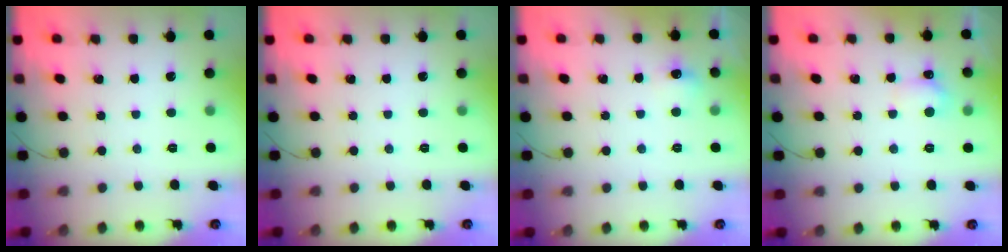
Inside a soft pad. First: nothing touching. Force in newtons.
{"total": 0.0}
{"total": 6.1, "press": 5.9, "slide": 1.6}
{"total": 5.5, "press": 5.2, "slide": 1.5}